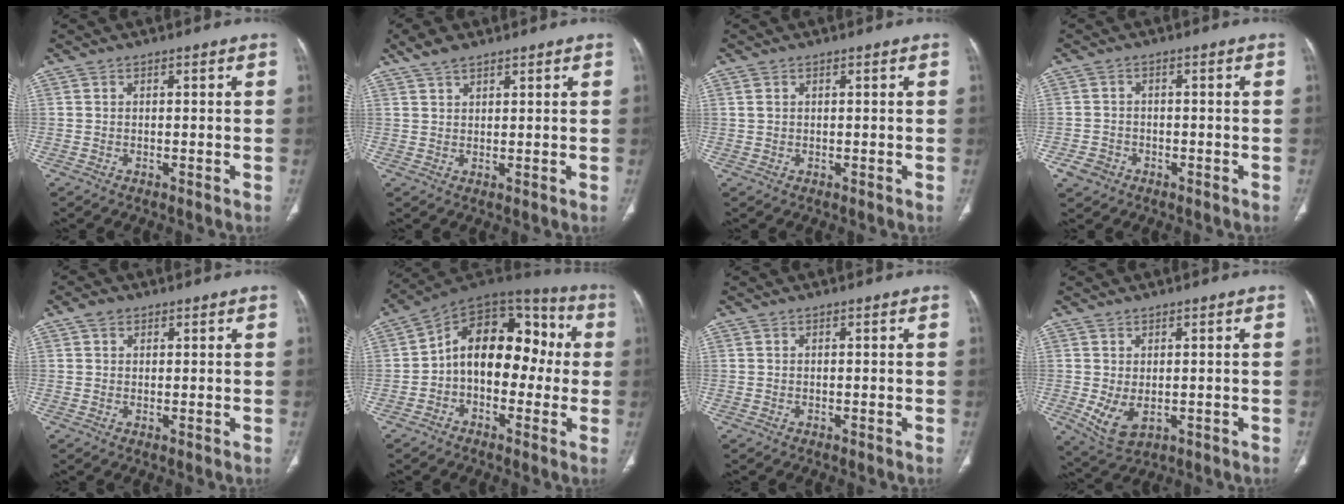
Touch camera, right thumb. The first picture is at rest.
{"total": 4.3, "force": [3.2, 1.8, 2.2], "torque": [-0.042, -0.003, 0.065]}
{"total": 1.0, "force": [0.4, 0.7, 0.6], "torque": [-0.012, 0.005, 0.012]}
{"total": 3.5, "force": [-1.7, 2.8, 1.0], "torque": [-0.012, 0.013, -0.027]}
{"total": 2.4, "force": [1.3, 1.7, 1.1], "torque": [-0.010, -0.005, 0.019]}
{"total": 16.9, "force": [-0.2, 11.0, 12.7], "torque": [-0.145, 0.055, -0.018]}
{"total": 0.0}
{"total": 5.5, "force": [-0.6, 3.3, 4.3], "torque": [-0.081, -0.007, 0.010]}